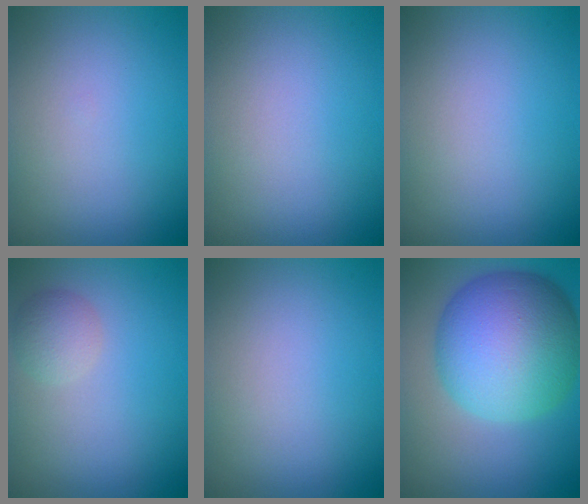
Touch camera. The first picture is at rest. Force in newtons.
{"total": 0.0}
{"total": 0.0}
{"total": 2.0, "press": 2.0, "slide": 0.1}
{"total": 0.0}
{"total": 14.3, "press": 14.3, "slide": 0.2}